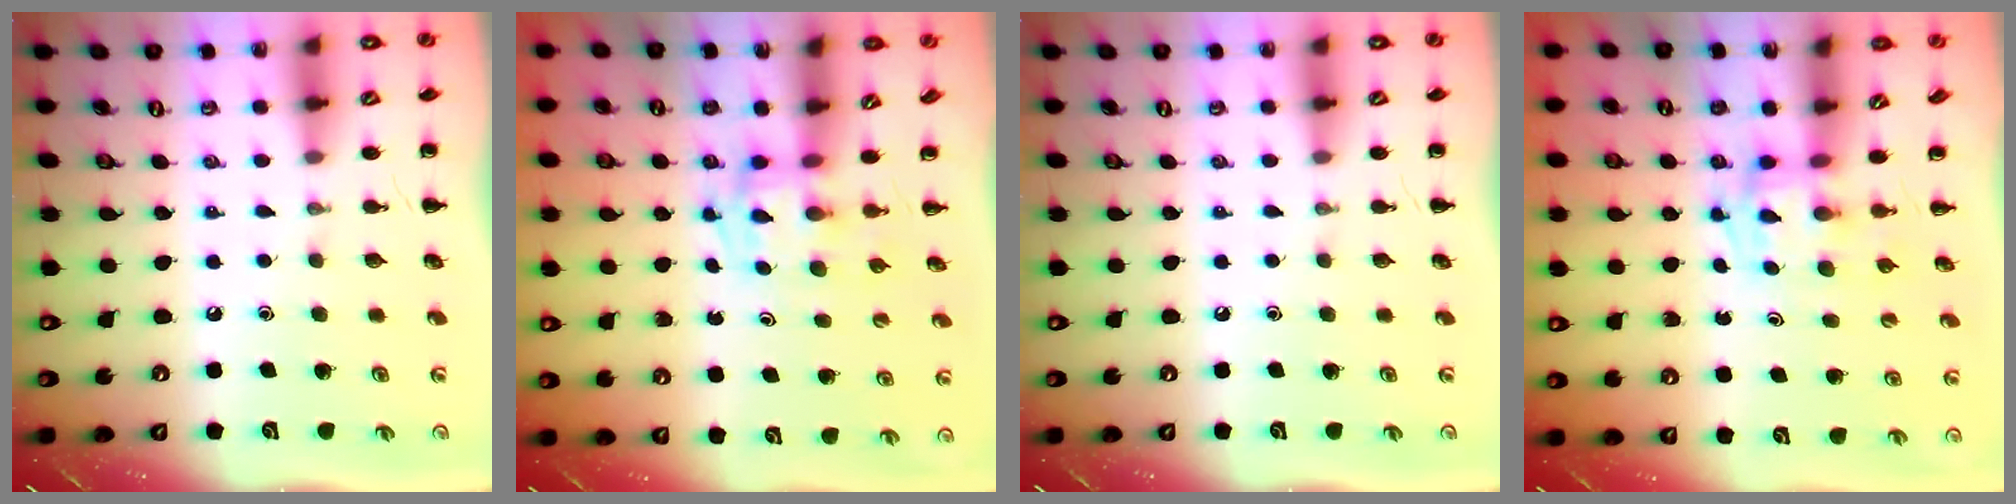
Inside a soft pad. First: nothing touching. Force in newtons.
{"total": 2.9, "press": 2.9, "slide": 0.2}
{"total": 0.0}
{"total": 2.9, "press": 2.9, "slide": 0.2}